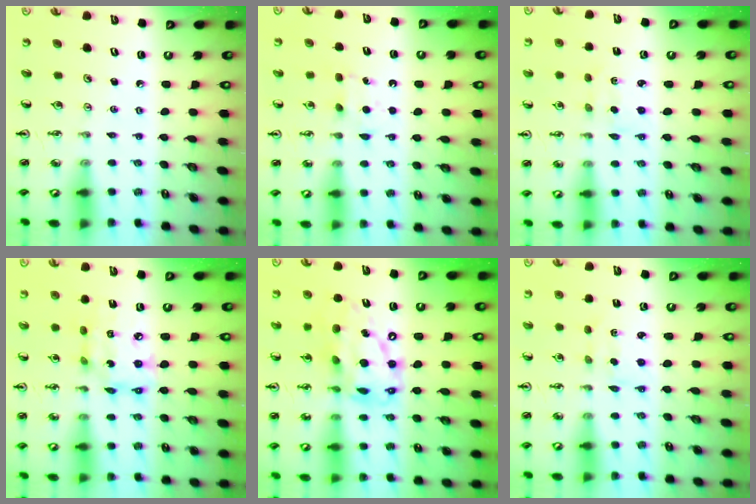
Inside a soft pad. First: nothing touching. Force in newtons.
{"total": 4.6, "press": 4.6, "slide": 0.7}
{"total": 2.5, "press": 2.4, "slide": 0.6}
{"total": 11.7, "press": 11.7, "slide": 0.8}
{"total": 17.8, "press": 17.7, "slide": 1.6}
{"total": 2.0, "press": 1.8, "slide": 0.7}